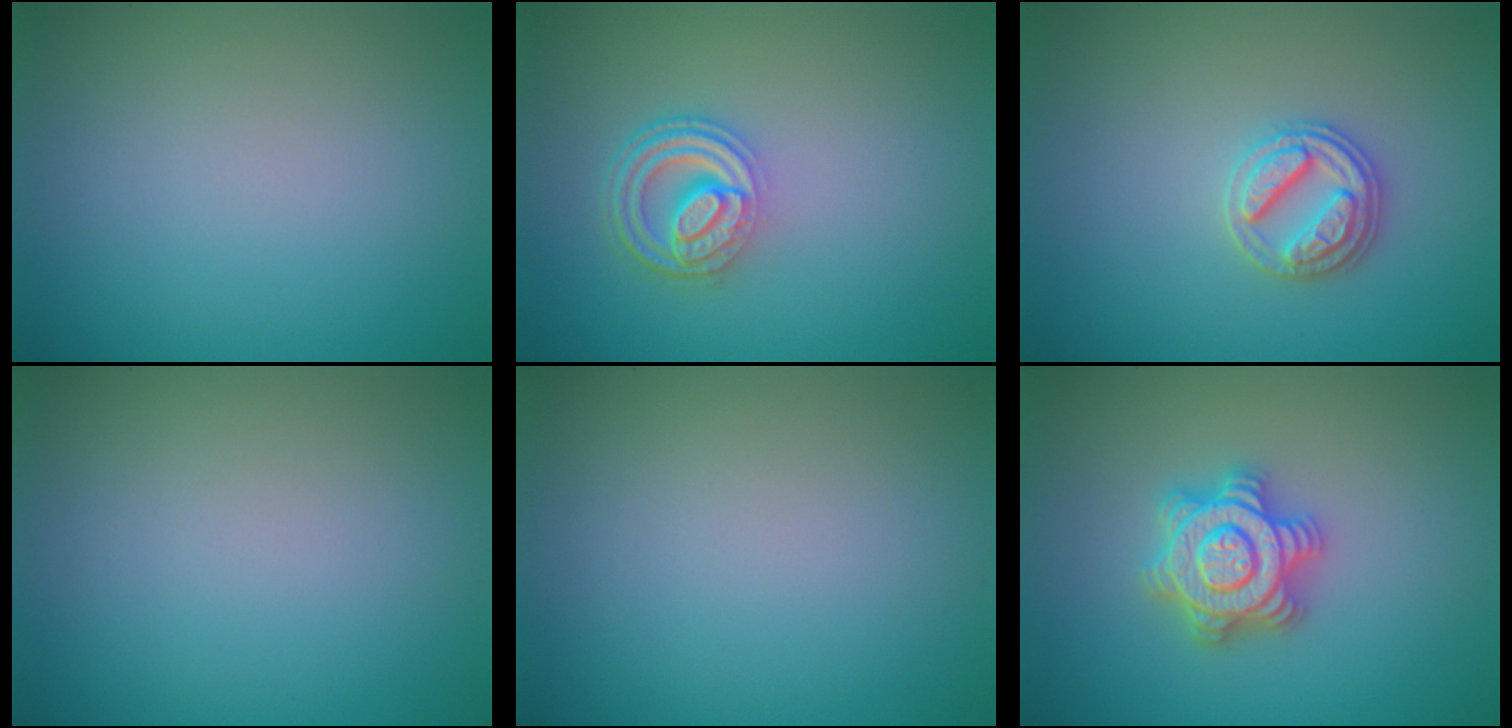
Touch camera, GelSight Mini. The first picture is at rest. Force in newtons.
{"total": 4.5, "press": 3.3, "slide": 3.0}
{"total": 2.8, "press": 2.8, "slide": 0.5}
{"total": 0.0}
{"total": 0.0}
{"total": 4.9, "press": 4.8, "slide": 0.8}